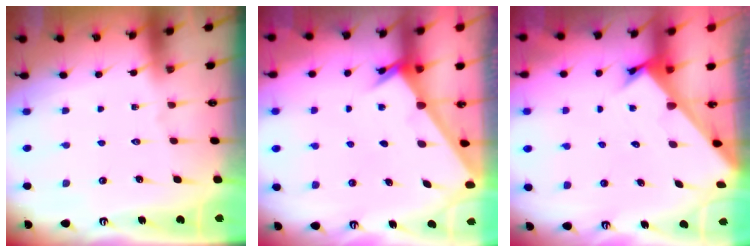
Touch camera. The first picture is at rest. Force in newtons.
{"total": 2.3, "press": 2.3, "slide": 0.2}
{"total": 2.7, "press": 2.7, "slide": 0.3}